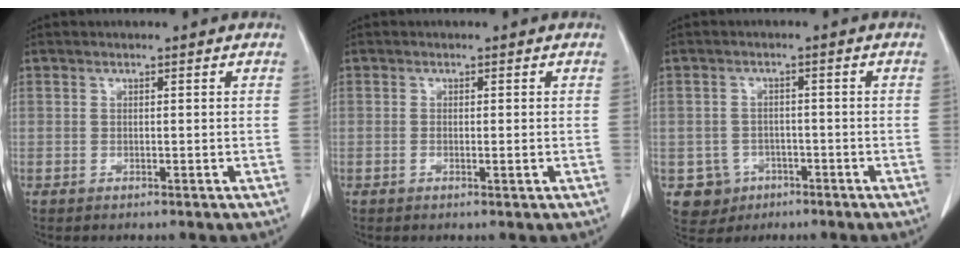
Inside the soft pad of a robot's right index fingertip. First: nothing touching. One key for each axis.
{"total": 1.1, "fx": -0.2, "fy": 0.1, "fz": 1.0, "tx": -0.015, "ty": 0.000, "tz": 0.000}
{"total": 4.7, "fx": -2.0, "fy": 4.2, "fz": 0.3, "tx": -0.001, "ty": 0.011, "tz": -0.026}